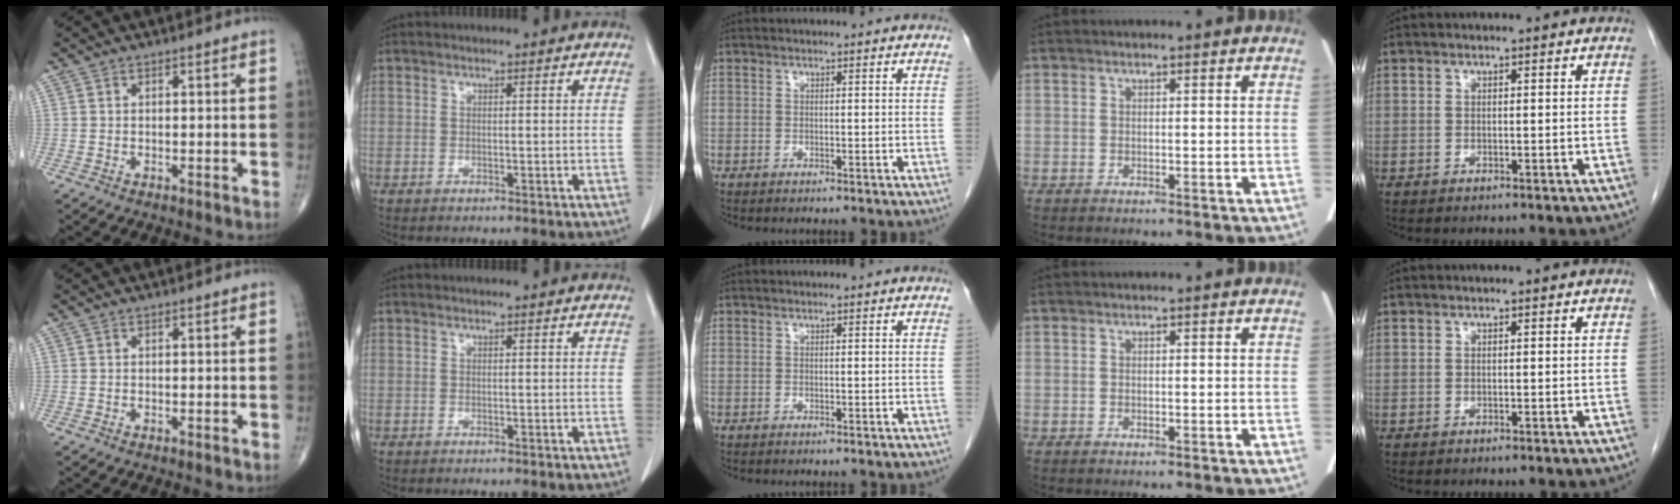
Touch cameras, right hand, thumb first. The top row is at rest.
{}